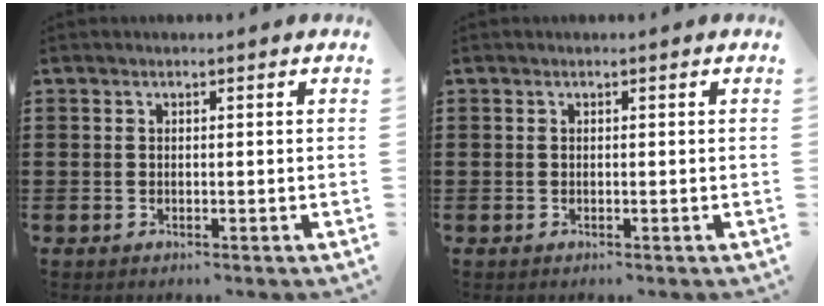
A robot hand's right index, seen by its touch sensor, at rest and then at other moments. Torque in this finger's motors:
{"motor_torque": [0.03, 0.04, 0.00, 0.00]}